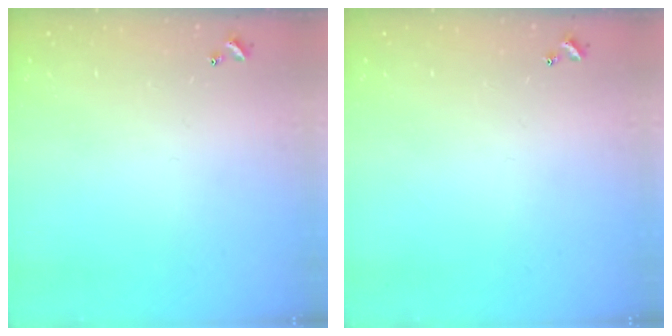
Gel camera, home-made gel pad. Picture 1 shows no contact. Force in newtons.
{"total": 0.0}